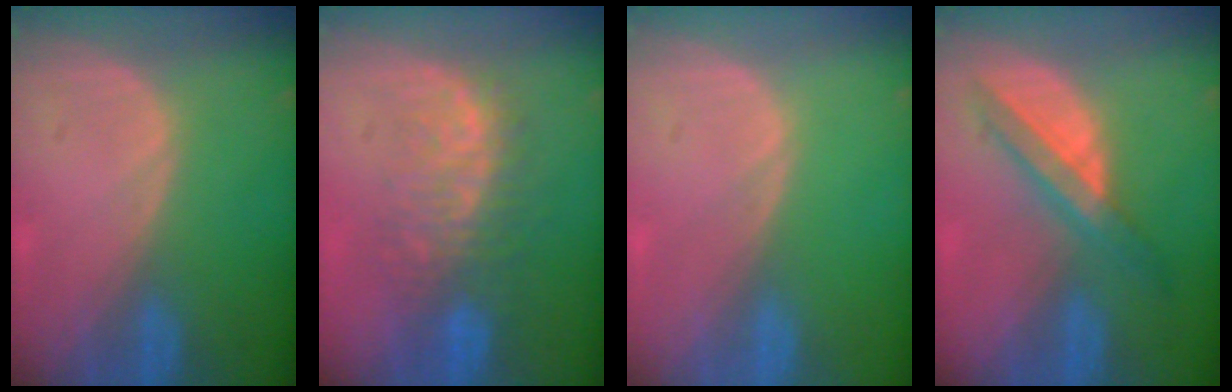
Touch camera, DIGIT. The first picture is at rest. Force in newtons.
{"total": 8.1, "press": 7.8, "slide": 2.2}
{"total": 0.0}
{"total": 5.7, "press": 5.5, "slide": 1.3}